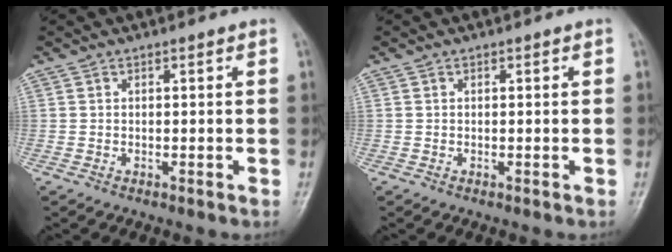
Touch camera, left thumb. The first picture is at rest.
{"total": 0.0}